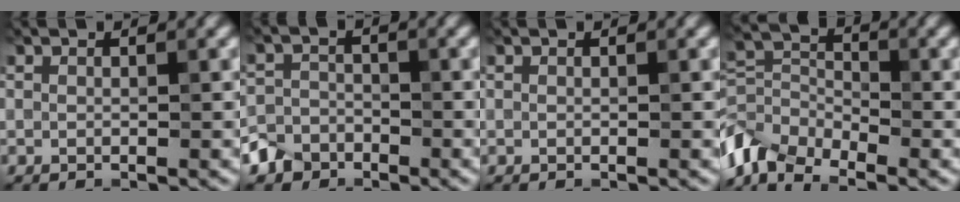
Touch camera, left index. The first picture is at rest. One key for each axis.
{"total": 2.8, "fx": -2.0, "fy": 2.0, "fz": 0.1, "tx": 0.005, "ty": -0.001, "tz": -0.043}
{"total": 0.0}
{"total": 6.1, "fx": -4.5, "fy": 3.1, "fz": 2.6, "tx": -0.053, "ty": 0.002, "tz": -0.104}